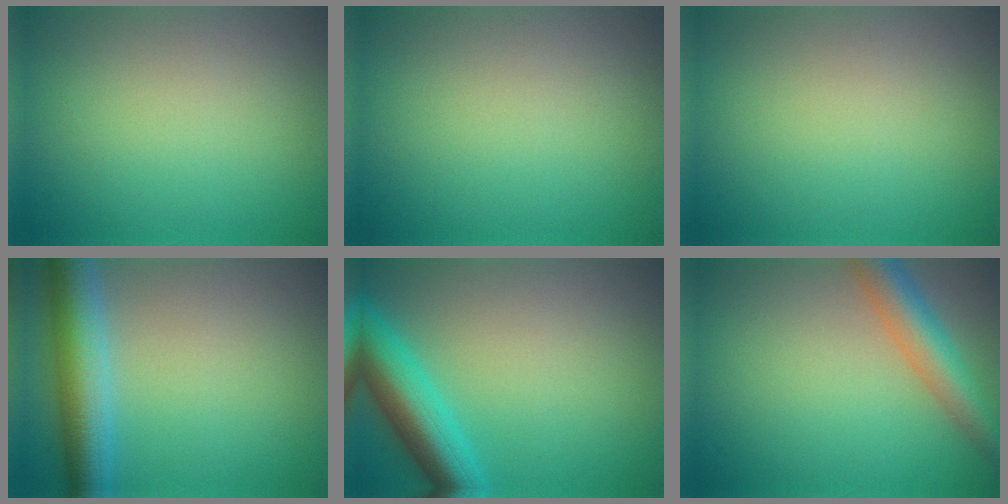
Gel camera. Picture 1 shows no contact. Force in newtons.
{"total": 0.0}
{"total": 0.0}
{"total": 6.2, "press": 6.2, "slide": 0.2}
{"total": 6.2, "press": 6.2, "slide": 0.3}
{"total": 4.9, "press": 4.9, "slide": 0.3}